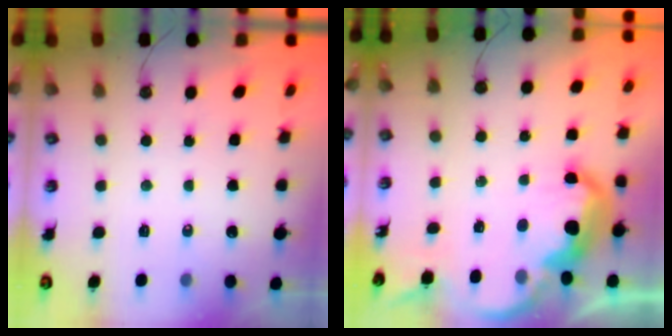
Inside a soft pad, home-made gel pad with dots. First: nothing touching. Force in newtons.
{"total": 10.3, "press": 10.3, "slide": 0.9}